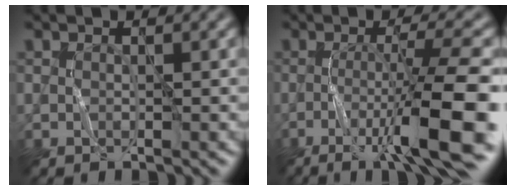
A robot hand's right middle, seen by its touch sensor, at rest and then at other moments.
{"total": 9.8, "force": [-3.4, 1.4, 9.1], "torque": [-0.130, 0.005, -0.056]}